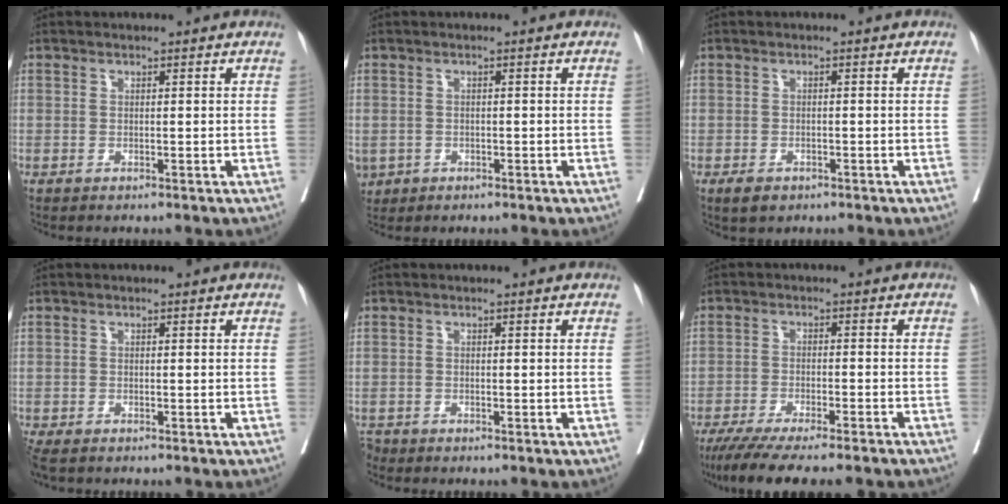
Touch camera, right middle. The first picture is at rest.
{"total": 3.5, "force": [-1.5, 2.9, 1.3], "torque": [-0.032, -0.003, -0.022]}
{"total": 2.1, "force": [-1.3, 1.1, 1.2], "torque": [-0.020, -0.002, -0.016]}
{"total": 3.1, "force": [-2.4, 1.3, 1.5], "torque": [-0.033, -0.011, -0.041]}
{"total": 1.4, "force": [-1.2, 0.7, 0.2], "torque": [-0.007, -0.004, -0.020]}
{"total": 13.8, "force": [-11.5, 1.0, 7.5], "torque": [-0.110, -0.029, -0.174]}